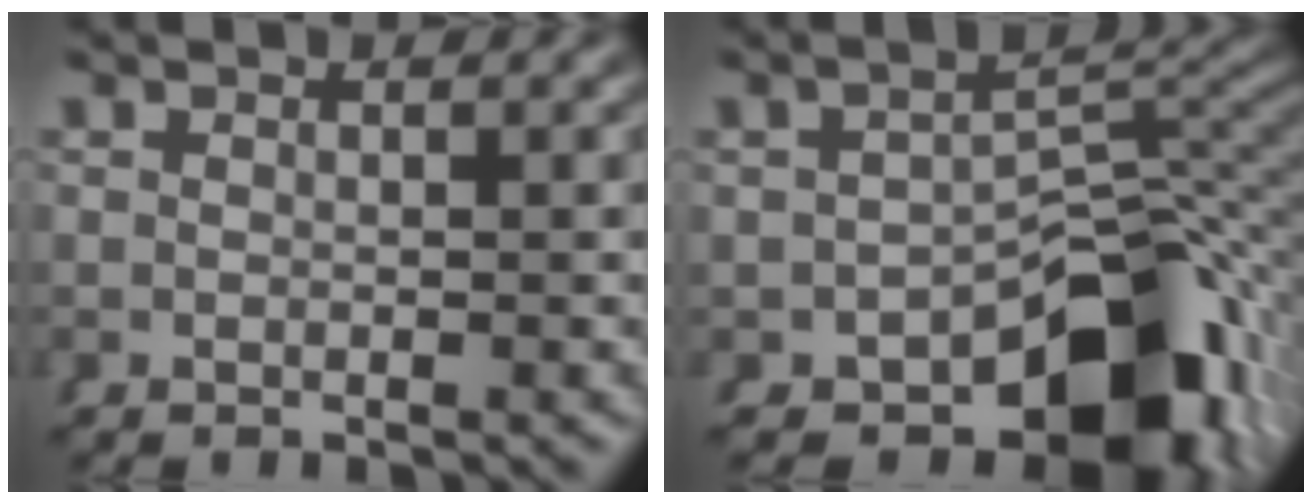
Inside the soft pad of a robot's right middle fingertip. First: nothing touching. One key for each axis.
{"total": 12.1, "fx": -7.0, "fy": 6.2, "fz": 7.6, "tx": -0.071, "ty": -0.015, "tz": -0.095}